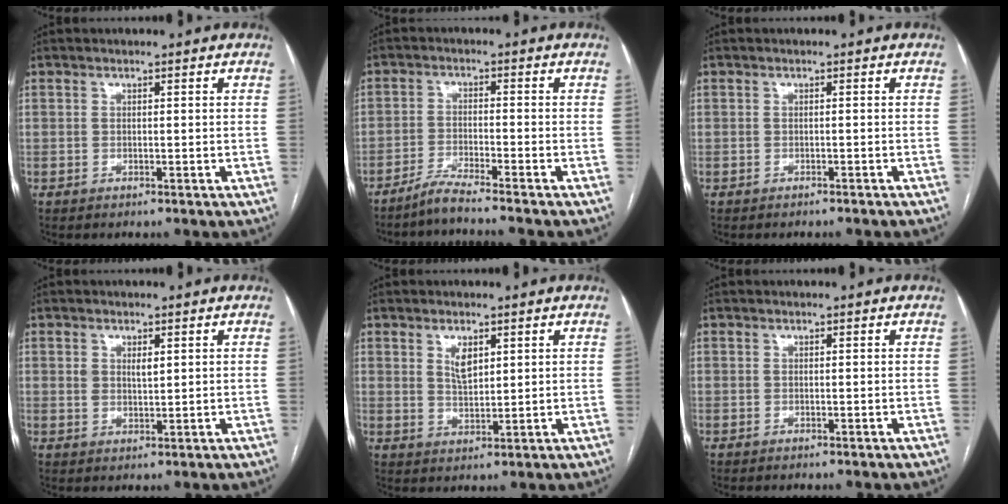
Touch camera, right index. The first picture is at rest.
{"total": 4.2, "force": [-3.7, -1.0, 1.7], "torque": [-0.033, -0.011, -0.068]}
{"total": 2.6, "force": [-2.4, 0.3, 1.0], "torque": [-0.015, -0.002, -0.028]}
{"total": 2.6, "force": [0.9, 1.2, 2.1], "torque": [-0.038, -0.001, 0.018]}
{"total": 3.4, "force": [1.7, 1.5, 2.6], "torque": [-0.052, -0.001, 0.037]}
{"total": 0.0}